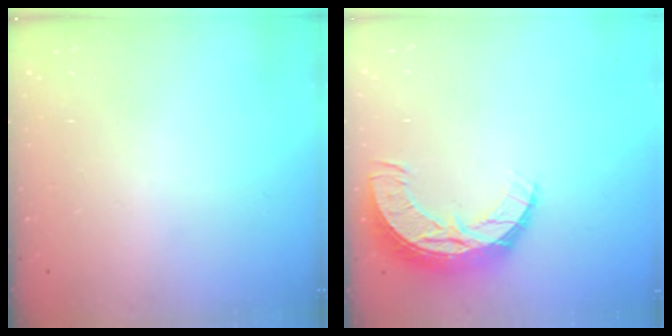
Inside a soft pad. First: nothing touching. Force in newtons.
{"total": 10.3, "press": 10.3, "slide": 0.9}